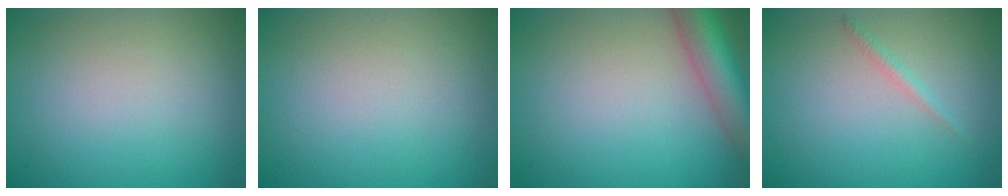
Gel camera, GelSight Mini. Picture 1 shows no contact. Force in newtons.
{"total": 0.0}
{"total": 6.7, "press": 6.7, "slide": 0.3}
{"total": 0.9, "press": 0.9, "slide": 0.1}